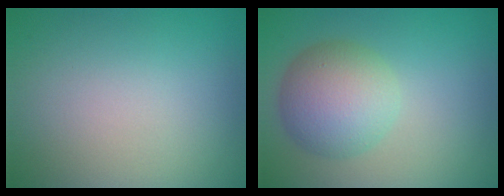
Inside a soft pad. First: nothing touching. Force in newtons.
{"total": 5.9, "press": 5.9, "slide": 0.2}